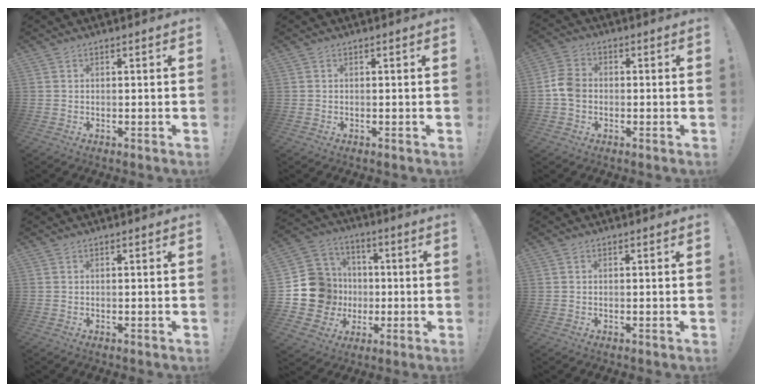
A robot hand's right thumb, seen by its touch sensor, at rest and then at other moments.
{"total": 0.0}
{"total": 7.0, "force": [-1.1, 5.6, 4.1], "torque": [-0.085, 0.016, -0.018]}
{"total": 0.0}
{"total": 17.3, "force": [-1.0, 16.1, 6.4], "torque": [-0.095, 0.018, 0.012]}
{"total": 0.0}